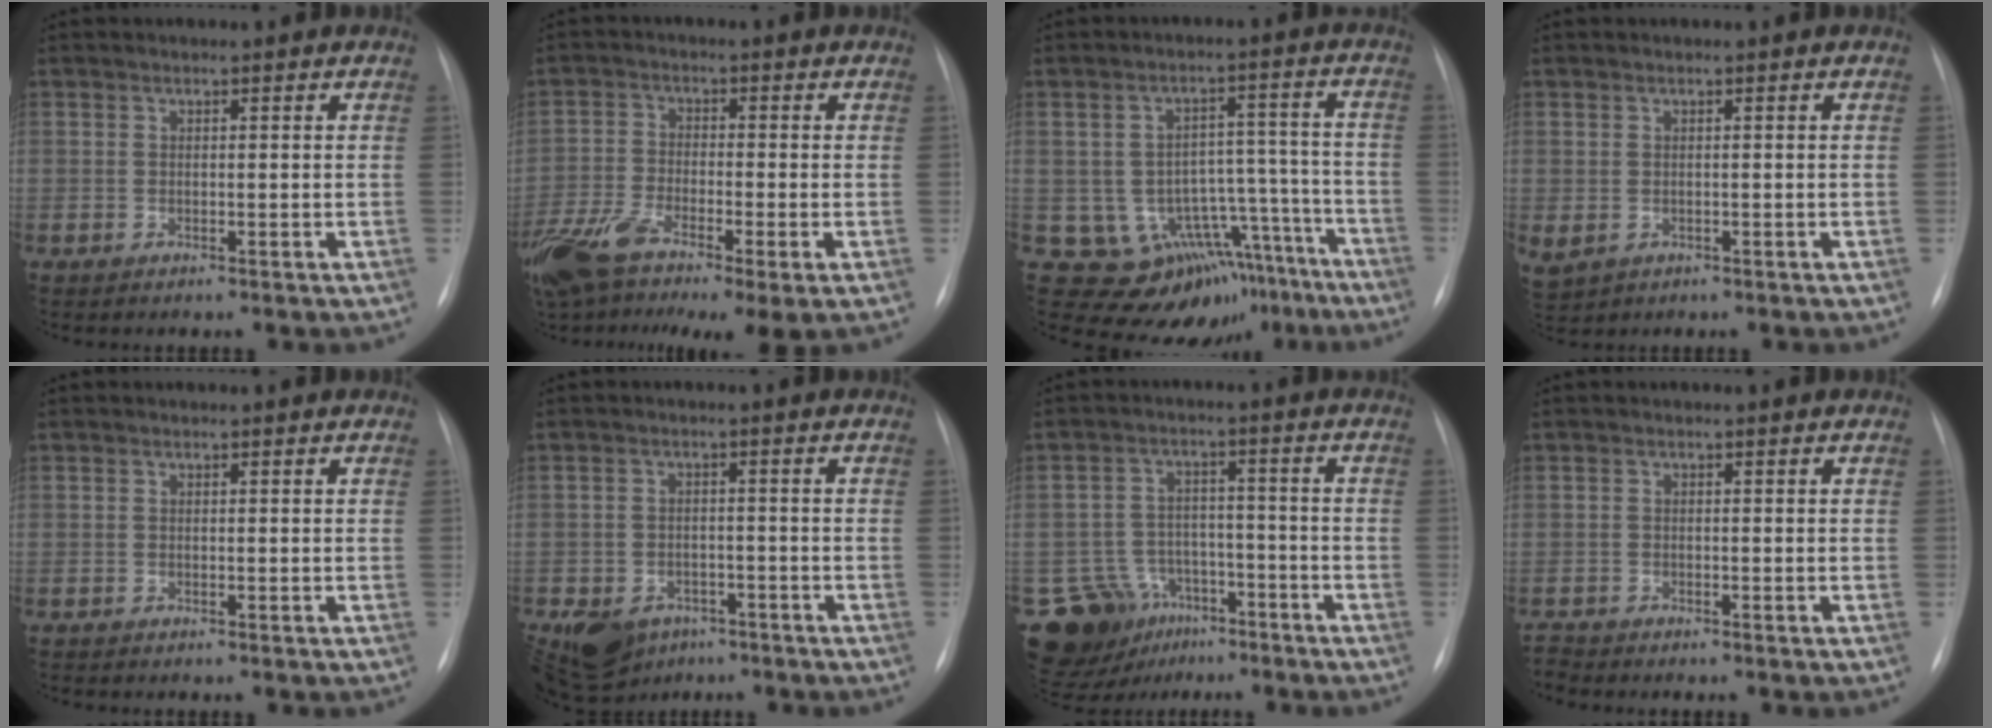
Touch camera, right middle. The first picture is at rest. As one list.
[{"total": 13.9, "force": [-7.7, 3.8, 10.9], "torque": [-0.236, -0.025, -0.140]}, {"total": 14.4, "force": [-9.1, 10.0, 5.0], "torque": [-0.050, 0.067, -0.104]}, {"total": 3.4, "force": [-0.8, 2.6, 2.0], "torque": [-0.051, -0.003, 0.001]}, {"total": 0.0}, {"total": 12.0, "force": [-6.9, 8.7, 4.7], "torque": [-0.116, -0.002, -0.094]}, {"total": 14.8, "force": [-8.9, 10.8, 4.7], "torque": [-0.103, 0.032, -0.130]}, {"total": 1.2, "force": [-1.1, -0.3, -0.4], "torque": [0.007, -0.007, -0.020]}]